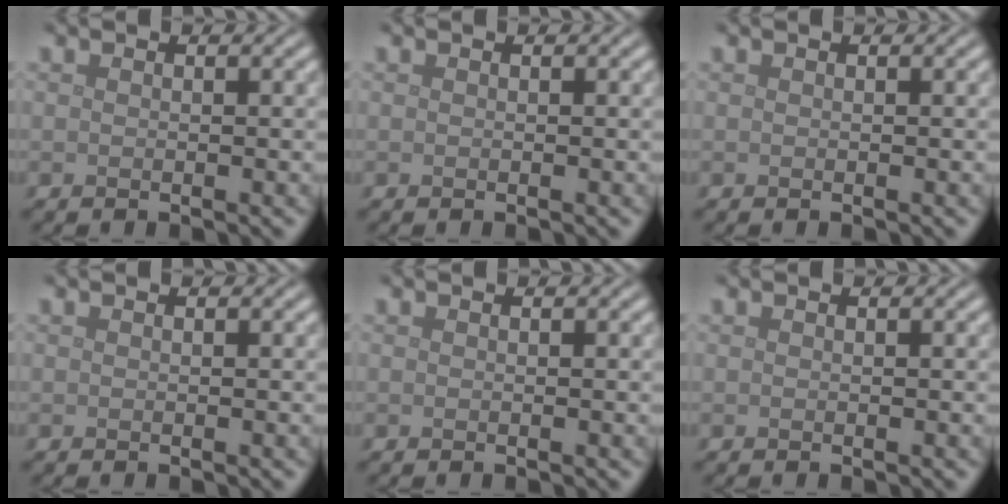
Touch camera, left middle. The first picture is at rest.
{"total": 0.0}
{"total": 0.0}
{"total": 0.0}
{"total": 0.0}
{"total": 0.0}